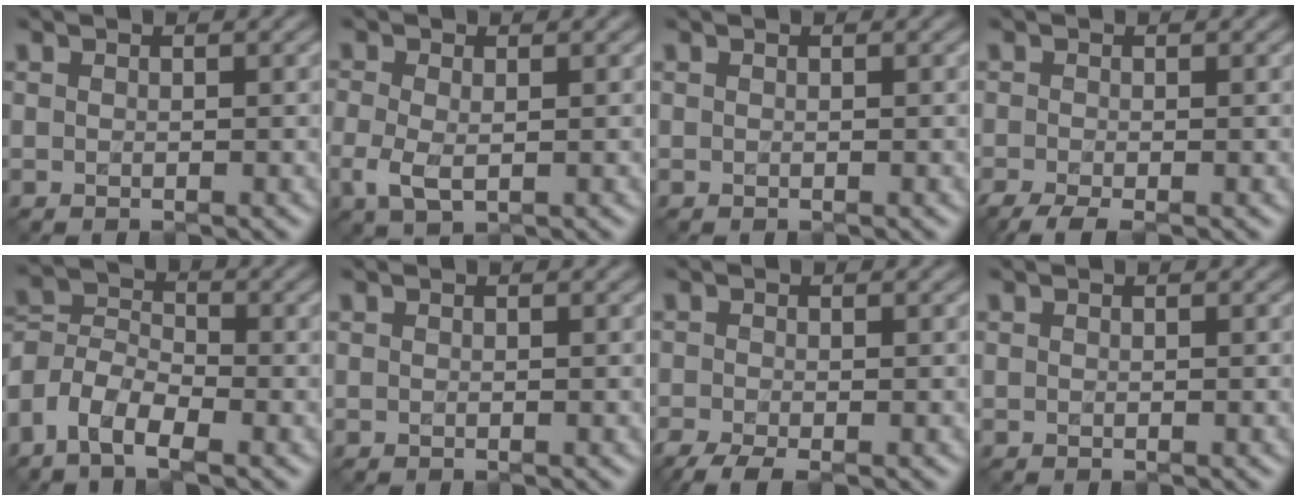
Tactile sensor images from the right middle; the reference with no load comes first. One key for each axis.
{"total": 2.6, "fx": -0.9, "fy": 1.4, "fz": 2.0, "tx": -0.051, "ty": -0.011, "tz": -0.015}
{"total": 0.0}
{"total": 2.9, "fx": -2.0, "fy": 0.6, "fz": 1.9, "tx": -0.039, "ty": -0.006, "tz": -0.039}
{"total": 5.5, "fx": -3.9, "fy": 2.7, "fz": 2.8, "tx": -0.057, "ty": -0.003, "tz": -0.084}
{"total": 0.0}
{"total": 3.2, "fx": -2.4, "fy": 0.7, "fz": 2.0, "tx": -0.041, "ty": -0.008, "tz": -0.048}
{"total": 0.0}